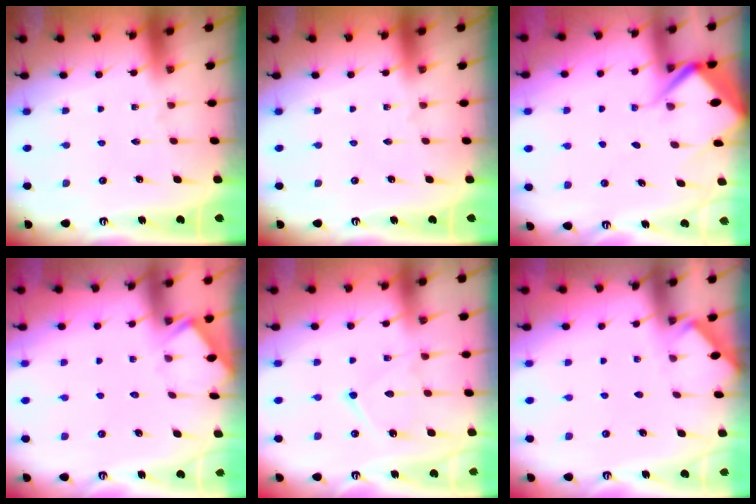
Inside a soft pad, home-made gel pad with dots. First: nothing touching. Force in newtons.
{"total": 0.0}
{"total": 7.4, "press": 7.3, "slide": 0.7}
{"total": 3.2, "press": 3.1, "slide": 0.4}
{"total": 10.4, "press": 10.4, "slide": 1.0}
{"total": 1.9, "press": 1.8, "slide": 0.3}